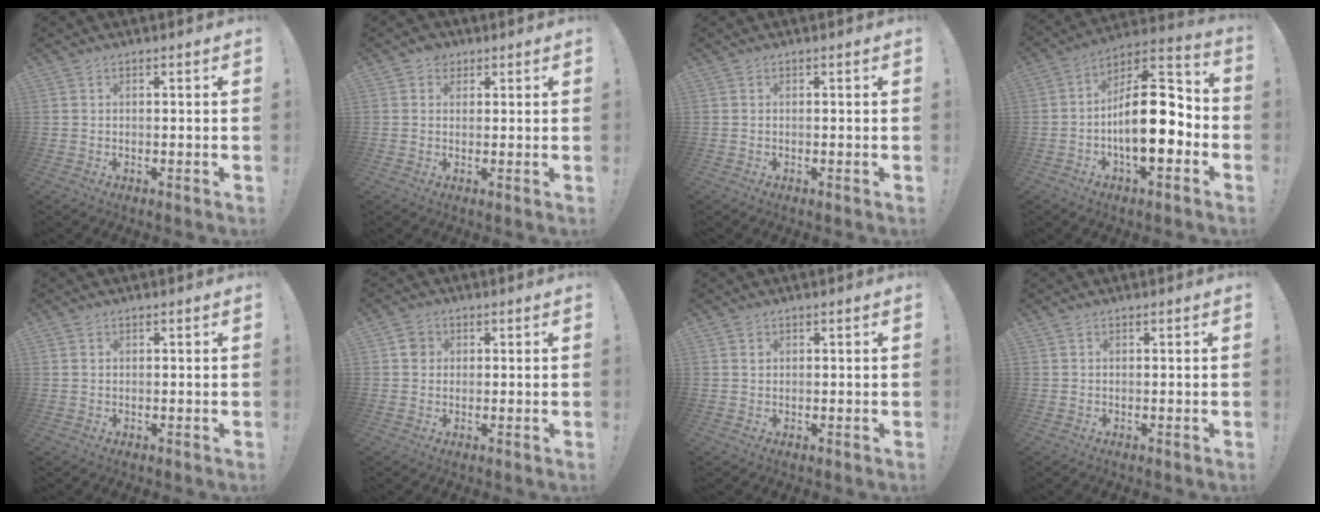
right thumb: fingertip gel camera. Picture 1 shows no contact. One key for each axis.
{"total": 3.6, "fx": 2.0, "fy": 2.7, "fz": 1.2, "tx": -0.010, "ty": -0.005, "tz": 0.036}
{"total": 0.0}
{"total": 19.3, "fx": -2.9, "fy": 8.7, "fz": 16.9, "tx": -0.268, "ty": 0.010, "tz": -0.045}
{"total": 0.7, "fx": 0.3, "fy": 0.5, "fz": 0.2, "tx": 0.002, "ty": -0.001, "tz": 0.005}
{"total": 5.5, "fx": 1.3, "fy": 5.1, "fz": 1.8, "tx": -0.015, "ty": 0.005, "tz": 0.024}
{"total": 0.9, "fx": 0.6, "fy": 0.7, "fz": 0.2, "tx": 0.004, "ty": -0.002, "tz": 0.010}
{"total": 0.0}